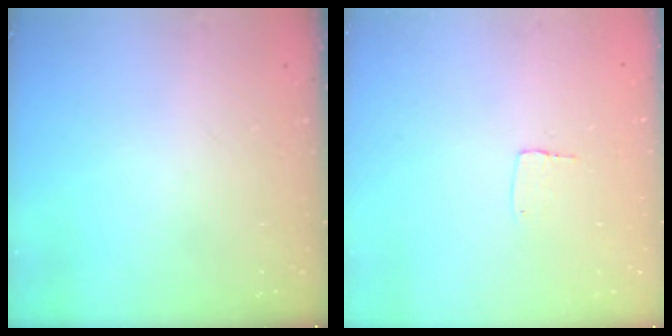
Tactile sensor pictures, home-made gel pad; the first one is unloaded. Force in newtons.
{"total": 3.8, "press": 3.8, "slide": 0.1}